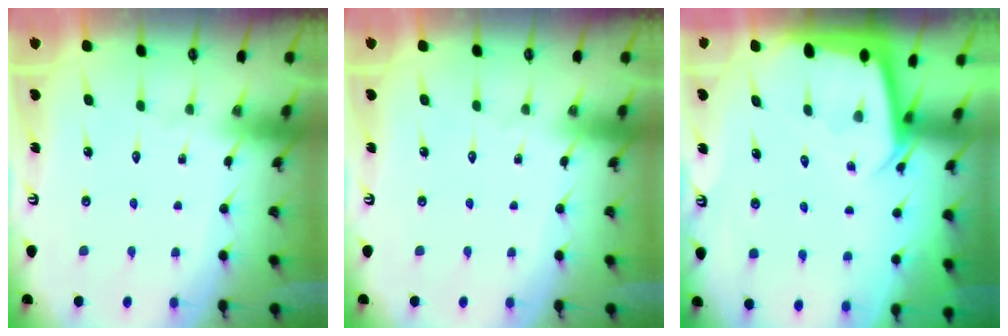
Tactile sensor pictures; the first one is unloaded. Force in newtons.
{"total": 0.0}
{"total": 2.3, "press": 2.3, "slide": 0.1}